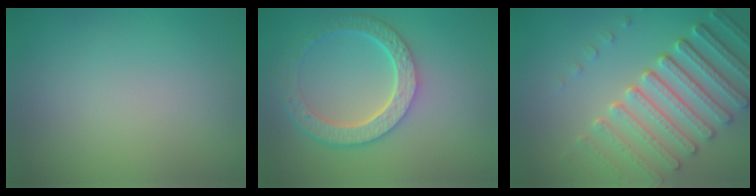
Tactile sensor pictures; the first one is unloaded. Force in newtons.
{"total": 5.7, "press": 4.3, "slide": 3.8}
{"total": 7.6, "press": 5.7, "slide": 5.0}